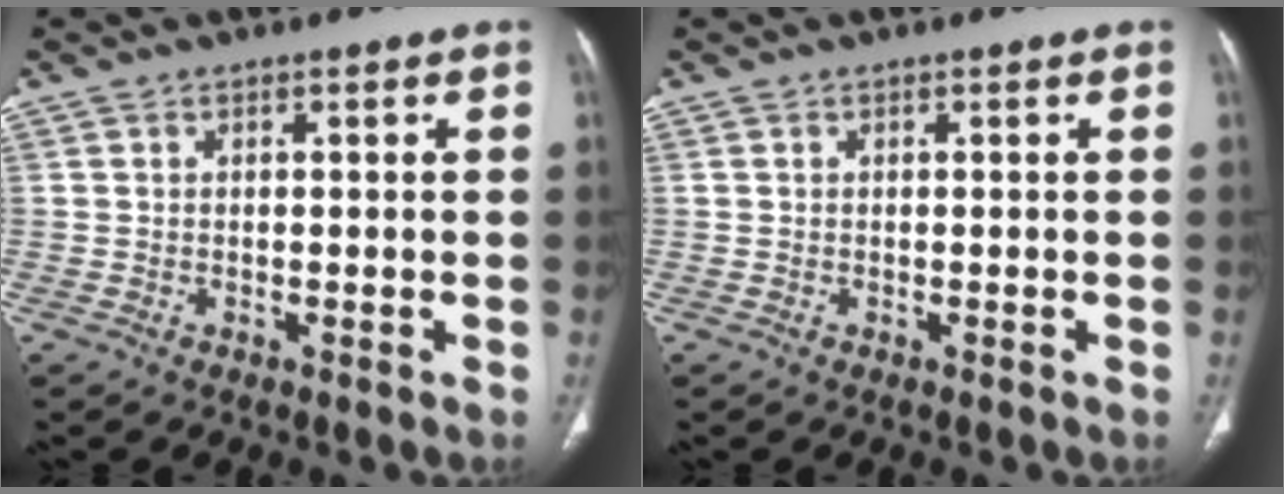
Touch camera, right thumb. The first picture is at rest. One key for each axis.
{"total": 0.0}